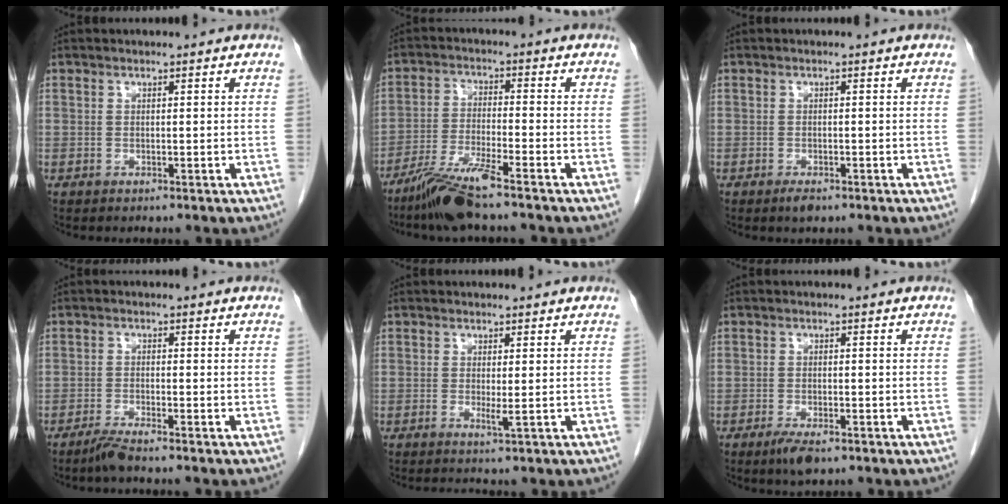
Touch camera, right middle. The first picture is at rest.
{"total": 8.0, "force": [-6.2, -0.2, 5.0], "torque": [-0.101, -0.028, -0.120]}
{"total": 1.6, "force": [-1.1, 0.5, 1.0], "torque": [-0.019, -0.001, -0.015]}
{"total": 2.6, "force": [-2.2, -0.3, 1.3], "torque": [-0.034, -0.006, -0.047]}
{"total": 1.0, "force": [-0.2, -0.3, 0.9], "torque": [-0.020, -0.004, -0.004]}
{"total": 3.5, "force": [-2.3, 1.0, 2.5], "torque": [-0.048, -0.004, -0.037]}